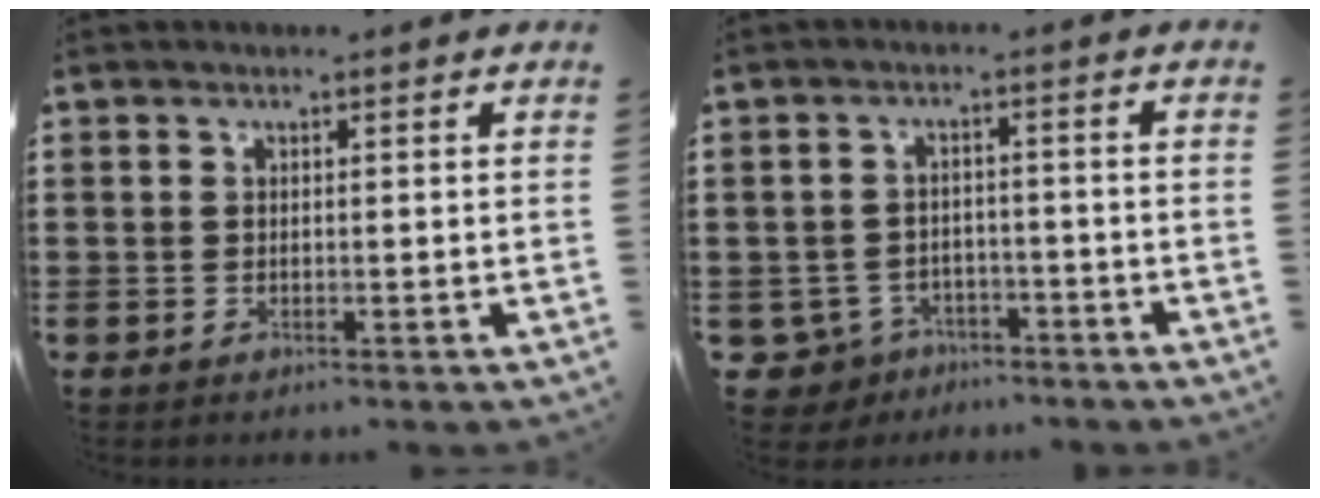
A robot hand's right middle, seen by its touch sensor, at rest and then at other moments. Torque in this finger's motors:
{"motor_torque": [-0.29, 0.25, -0.04, -0.03]}